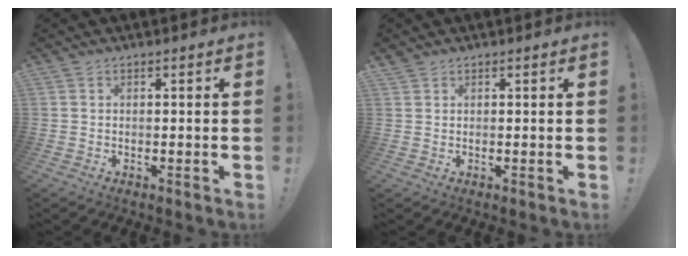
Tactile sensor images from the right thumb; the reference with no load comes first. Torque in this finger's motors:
{"motor_torque": [-0.09, -0.11, -0.60, 0.48, -0.03]}